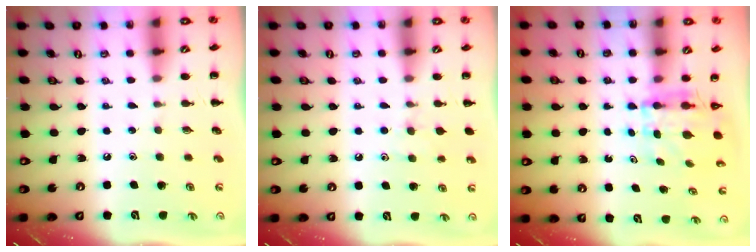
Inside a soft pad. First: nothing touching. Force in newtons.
{"total": 6.5, "press": 6.2, "slide": 1.9}
{"total": 4.6, "press": 4.4, "slide": 1.6}